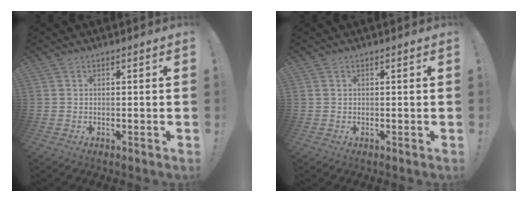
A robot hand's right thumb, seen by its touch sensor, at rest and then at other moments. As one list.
[{"total": 0.0}]